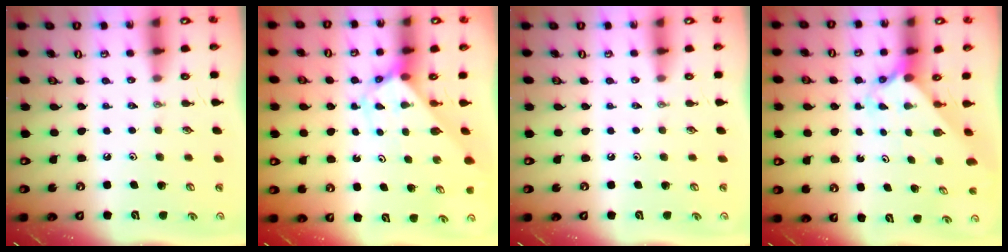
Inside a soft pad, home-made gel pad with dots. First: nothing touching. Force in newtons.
{"total": 2.9, "press": 2.9, "slide": 0.2}
{"total": 0.0}
{"total": 2.2, "press": 2.2, "slide": 0.2}